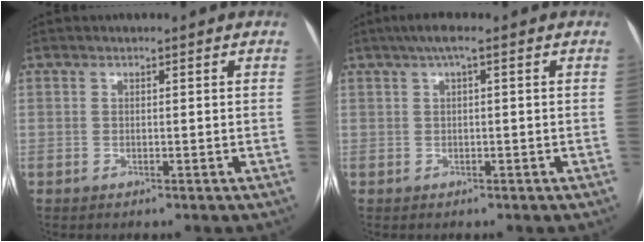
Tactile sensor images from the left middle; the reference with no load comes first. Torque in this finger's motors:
{"motor_torque": [0.31, -0.35, 0.20, 0.05]}